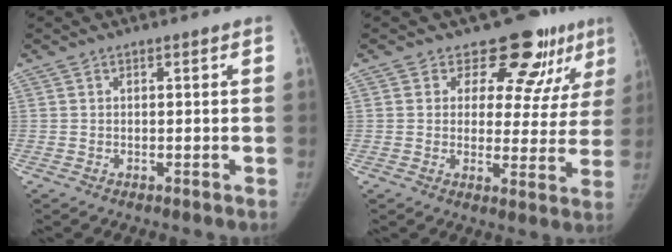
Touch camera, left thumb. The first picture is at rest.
{"total": 11.4, "force": [8.4, 6.2, 4.5], "torque": [-0.004, -0.050, 0.095]}